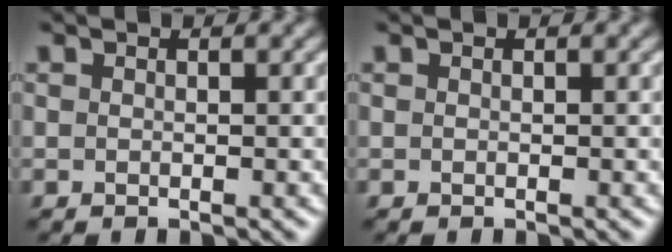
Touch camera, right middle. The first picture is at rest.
{"total": 0.0}